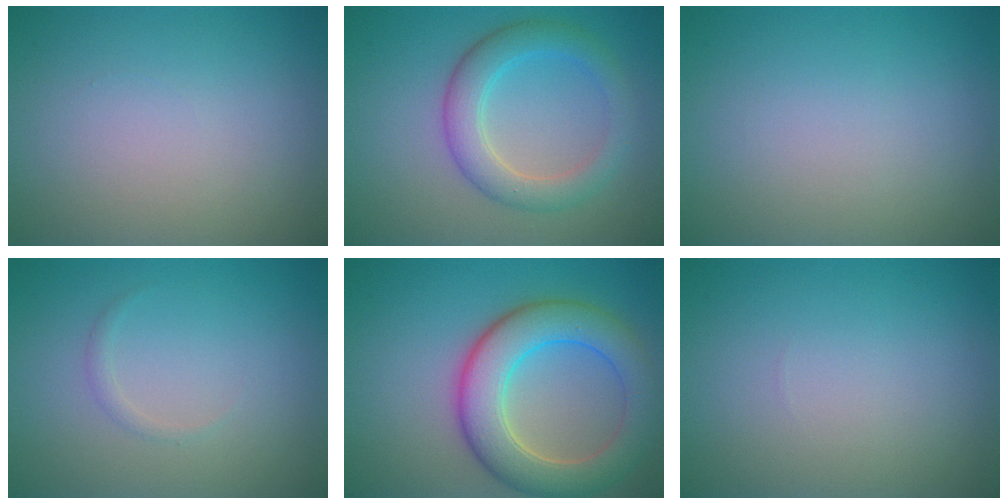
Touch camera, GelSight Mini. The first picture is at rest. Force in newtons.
{"total": 4.3, "press": 4.3, "slide": 0.2}
{"total": 0.0}
{"total": 0.6, "press": 0.6, "slide": 0.0}
{"total": 7.6, "press": 7.6, "slide": 0.6}
{"total": 0.0}